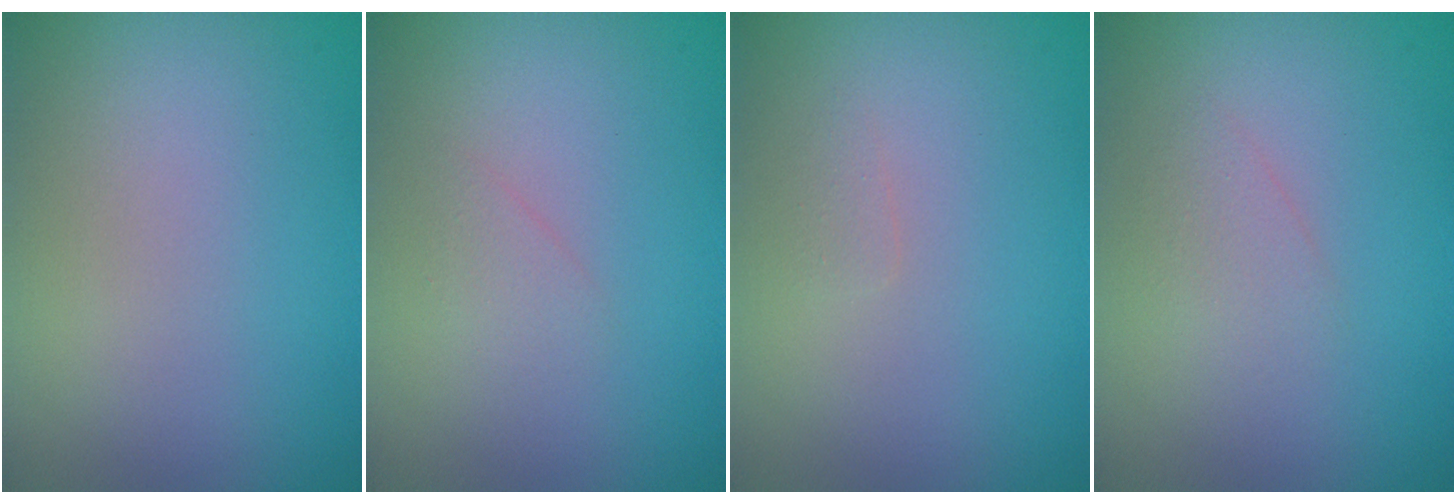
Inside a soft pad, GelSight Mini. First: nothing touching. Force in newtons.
{"total": 1.0, "press": 1.0, "slide": 0.1}
{"total": 0.6, "press": 0.6, "slide": 0.0}
{"total": 1.4, "press": 1.4, "slide": 0.1}